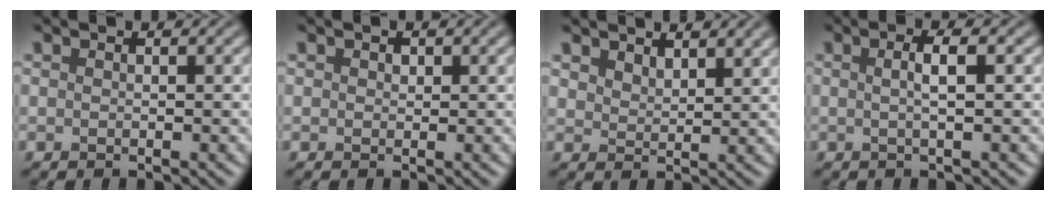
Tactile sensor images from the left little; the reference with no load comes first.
{"total": 0.7, "force": [0.3, 0.5, 0.3], "torque": [-0.005, 0.000, 0.002]}
{"total": 3.3, "force": [2.5, 1.3, 1.6], "torque": [-0.040, 0.001, 0.041]}
{"total": 2.1, "force": [0.2, 0.4, 2.0], "torque": [-0.024, 0.001, -0.003]}